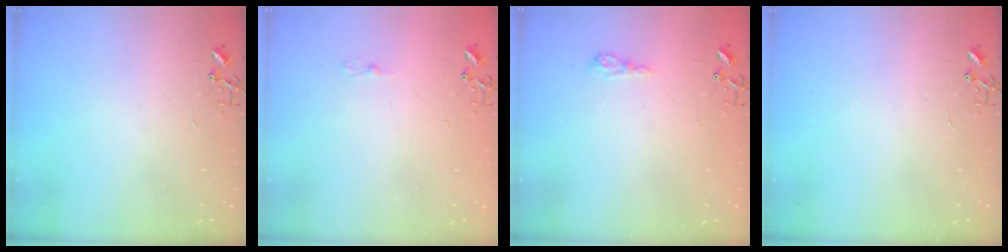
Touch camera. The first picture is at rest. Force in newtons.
{"total": 2.5, "press": 2.5, "slide": 0.3}
{"total": 6.5, "press": 6.5, "slide": 0.7}
{"total": 0.0}